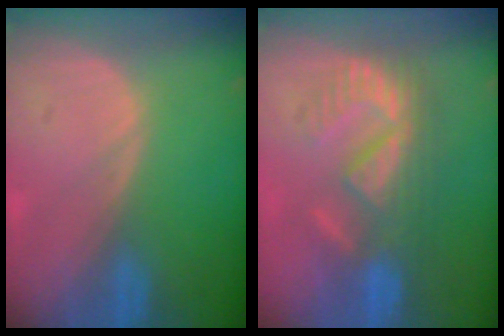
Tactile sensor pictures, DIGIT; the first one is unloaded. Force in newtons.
{"total": 8.3, "press": 8.0, "slide": 2.1}